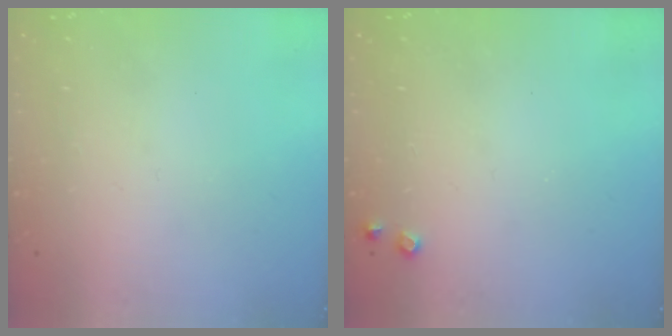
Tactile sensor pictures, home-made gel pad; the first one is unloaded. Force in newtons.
{"total": 6.7, "press": 6.7, "slide": 0.7}